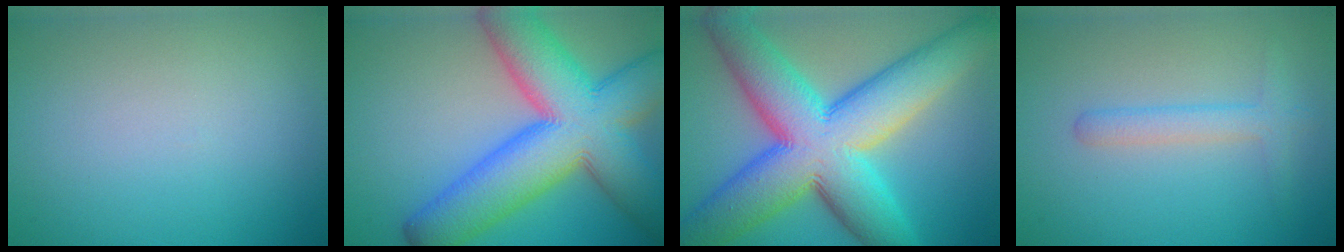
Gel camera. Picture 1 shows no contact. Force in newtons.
{"total": 13.9, "press": 13.9, "slide": 0.6}
{"total": 14.8, "press": 14.8, "slide": 0.4}
{"total": 2.2, "press": 2.2, "slide": 0.1}